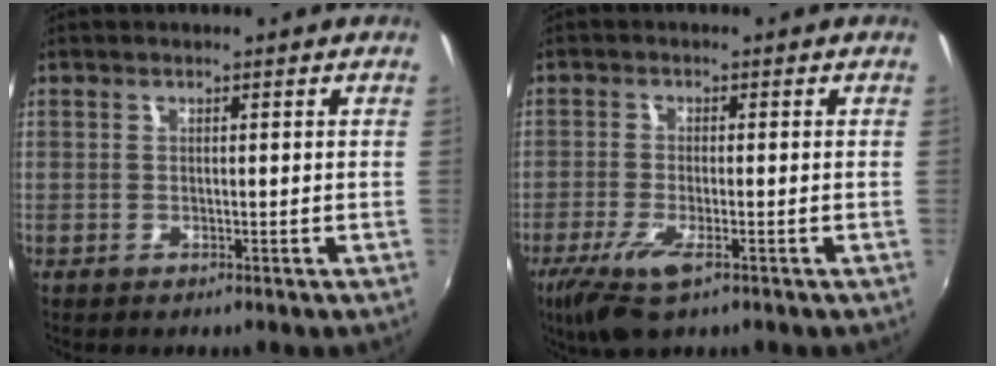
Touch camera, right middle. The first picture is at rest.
{"total": 7.2, "force": [-4.1, 1.8, 5.6], "torque": [-0.131, -0.026, -0.077]}